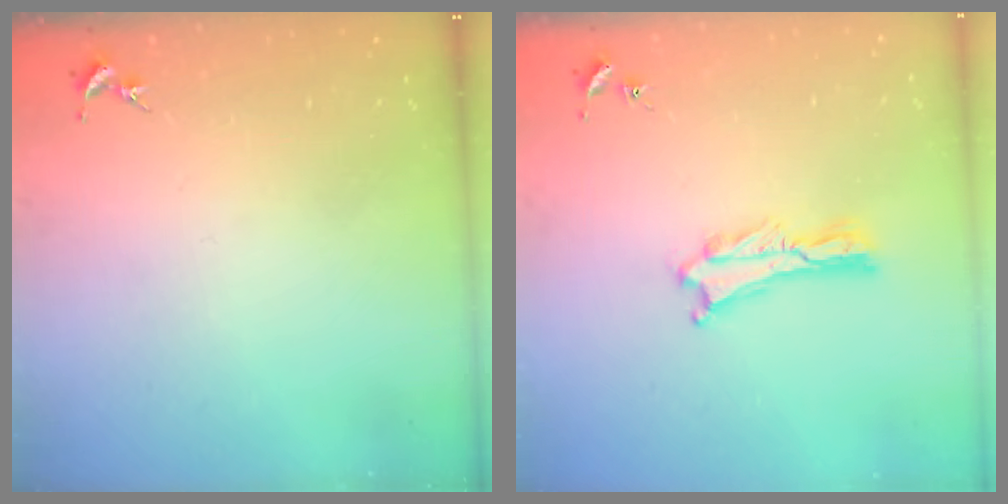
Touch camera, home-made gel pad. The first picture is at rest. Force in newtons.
{"total": 0.7, "press": 0.7, "slide": 0.2}